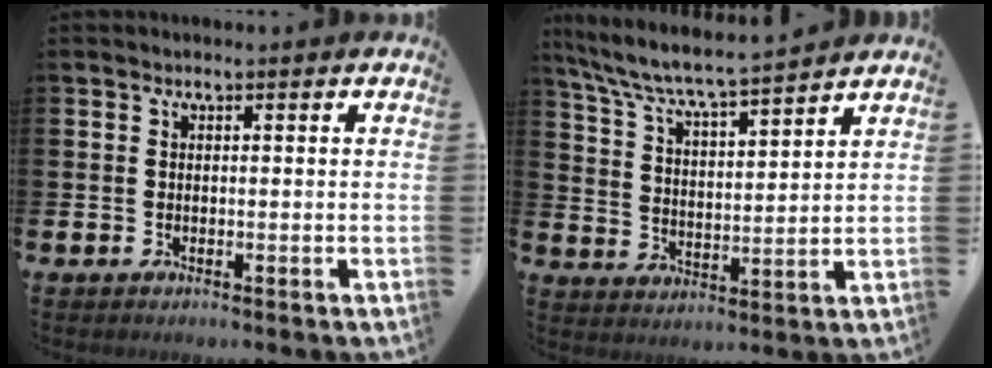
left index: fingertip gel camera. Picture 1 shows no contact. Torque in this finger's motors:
{"motor_torque": [0.93, -1.21, 0.42, 0.21]}